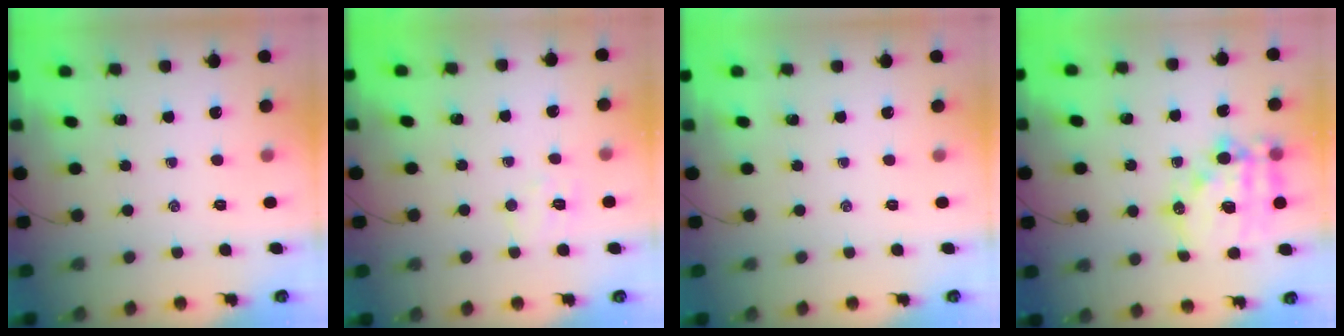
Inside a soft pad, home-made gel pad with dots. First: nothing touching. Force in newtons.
{"total": 5.1, "press": 5.0, "slide": 1.0}
{"total": 0.0}
{"total": 16.8, "press": 16.4, "slide": 3.7}